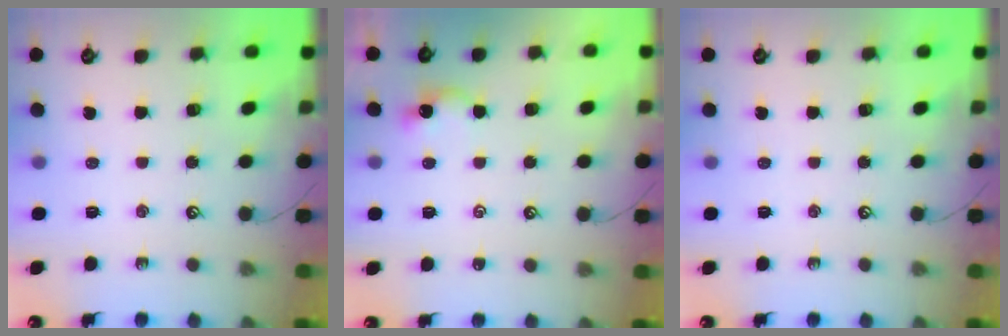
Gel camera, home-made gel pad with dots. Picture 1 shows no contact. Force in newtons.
{"total": 0.5, "press": 0.5, "slide": 0.2}
{"total": 0.0}